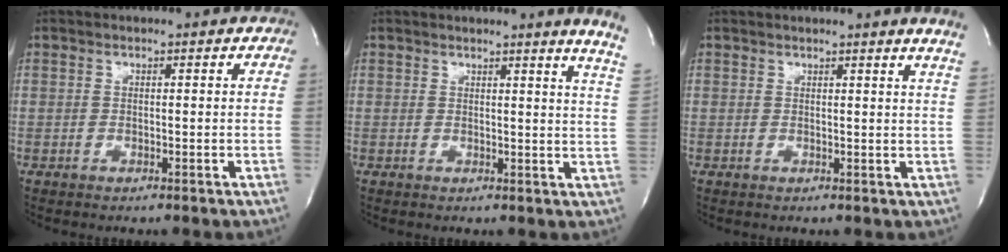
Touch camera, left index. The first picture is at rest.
{"total": 6.5, "force": [5.6, -1.8, 2.9], "torque": [-0.032, -0.059, 0.037]}
{"total": 4.4, "force": [3.9, -1.2, 1.7], "torque": [-0.022, -0.026, 0.023]}